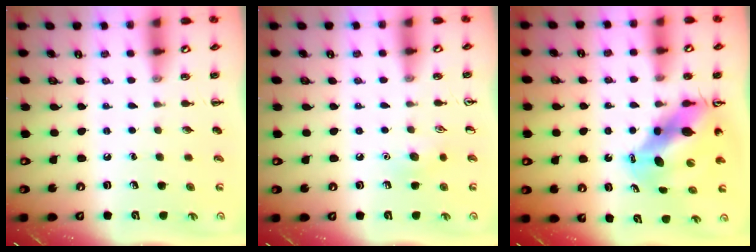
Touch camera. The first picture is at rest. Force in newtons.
{"total": 7.3, "press": 7.0, "slide": 2.0}
{"total": 10.6, "press": 10.2, "slide": 3.0}